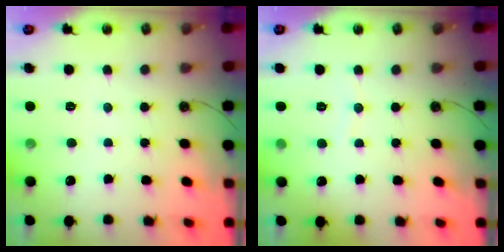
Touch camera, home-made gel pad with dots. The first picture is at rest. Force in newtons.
{"total": 2.5, "press": 2.5, "slide": 0.4}